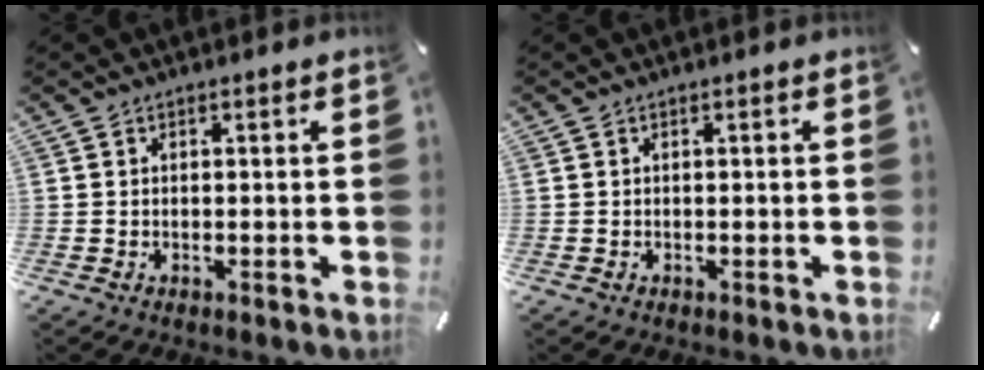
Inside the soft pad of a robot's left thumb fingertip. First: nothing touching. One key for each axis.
{"total": 0.0}